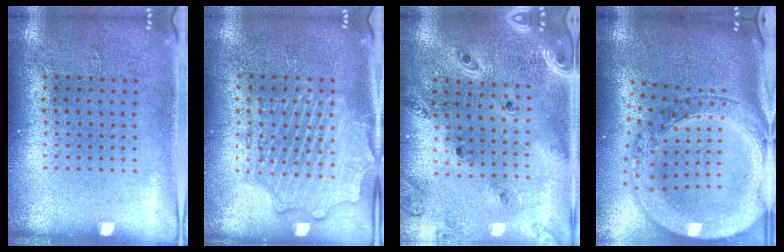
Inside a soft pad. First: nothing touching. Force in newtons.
{"total": 2.3, "press": 2.3, "slide": 0.3}
{"total": 1.4, "press": 1.4, "slide": 0.2}
{"total": 3.8, "press": 3.0, "slide": 2.4}